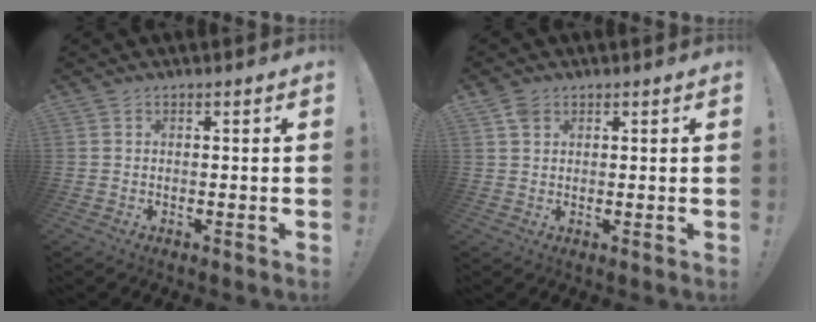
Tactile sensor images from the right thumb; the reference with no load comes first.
{"total": 3.1, "force": [1.8, 2.2, 1.3], "torque": [-0.018, 0.000, 0.034]}